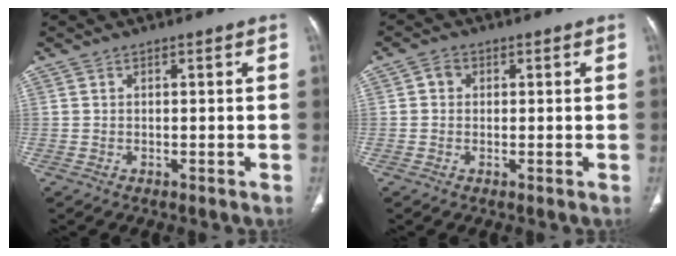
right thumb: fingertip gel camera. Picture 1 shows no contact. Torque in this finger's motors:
{"motor_torque": [-0.33, 0.27, 0.04, -0.03, 0.01]}